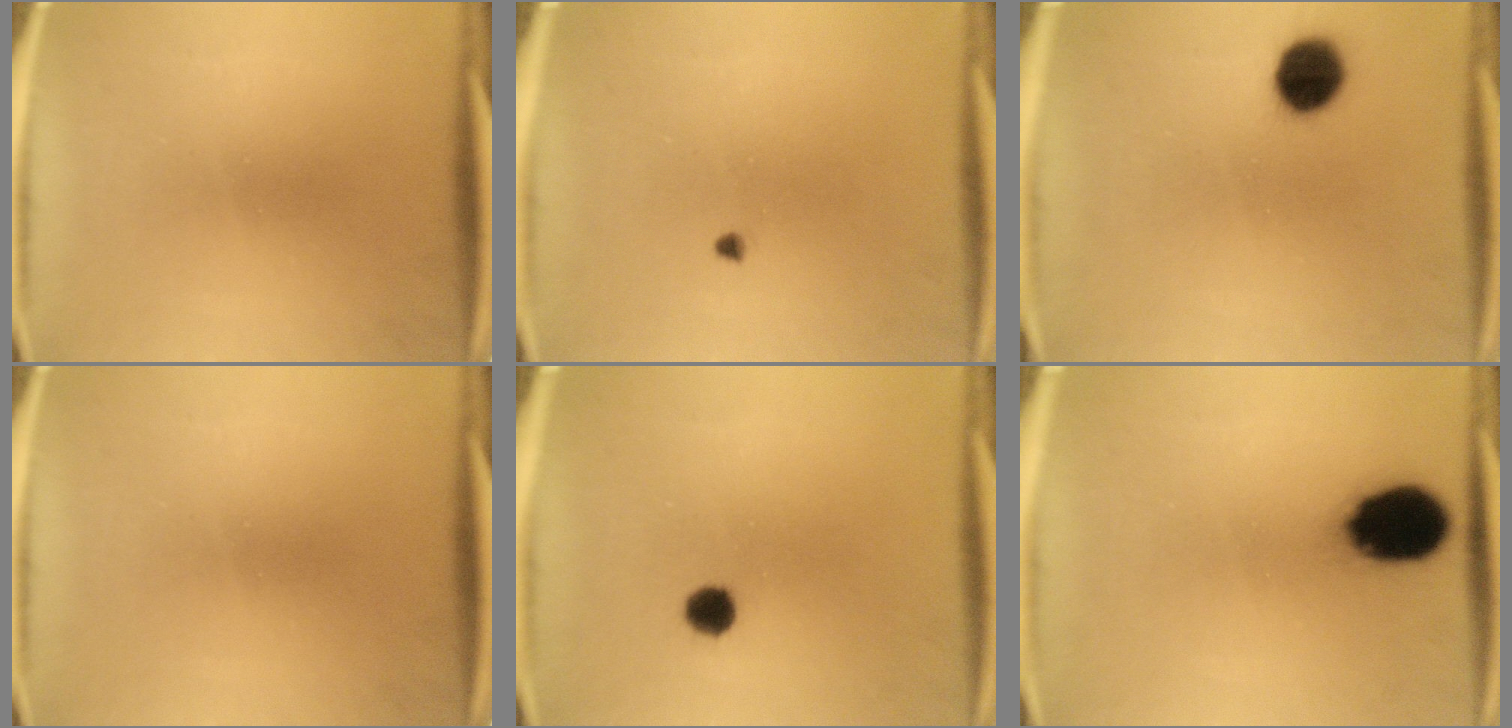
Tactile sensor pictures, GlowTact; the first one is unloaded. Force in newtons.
{"total": 0.7}
{"total": 8.6}
{"total": 0.0}
{"total": 2.8}
{"total": 15.4}